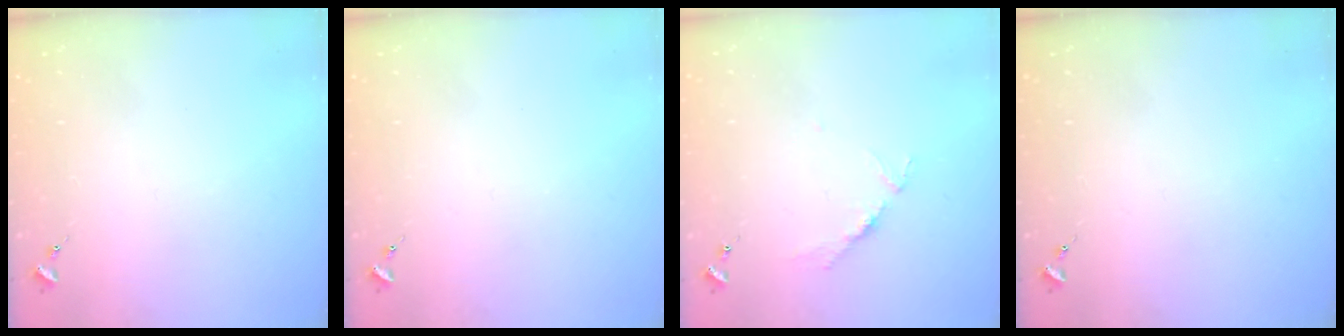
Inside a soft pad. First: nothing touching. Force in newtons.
{"total": 0.0}
{"total": 3.9, "press": 3.8, "slide": 0.5}
{"total": 0.0}